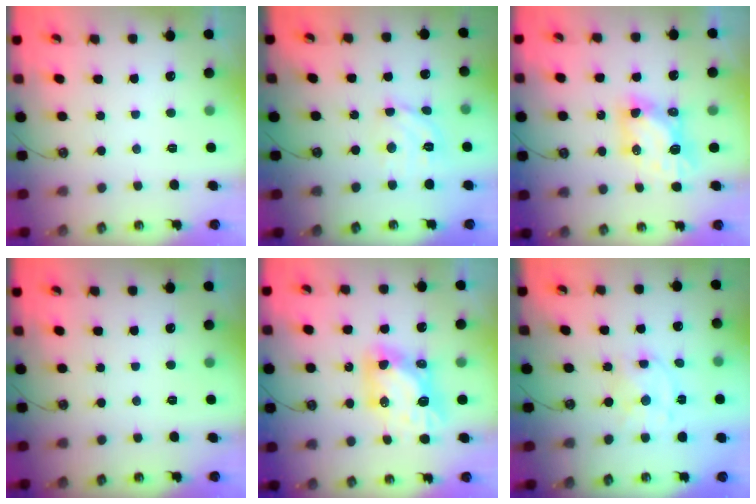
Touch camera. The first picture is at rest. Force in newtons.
{"total": 10.9, "press": 10.8, "slide": 1.4}
{"total": 7.0, "press": 7.0, "slide": 0.6}
{"total": 0.0}
{"total": 10.4, "press": 10.3, "slide": 1.0}
{"total": 8.0, "press": 8.0, "slide": 0.5}